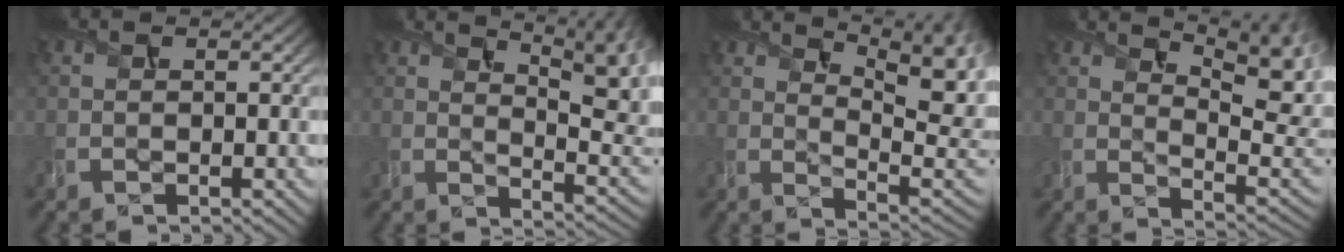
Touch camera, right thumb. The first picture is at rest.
{"total": 12.0, "force": [6.2, 4.1, 9.5], "torque": [-0.145, 0.017, 0.097]}
{"total": 14.4, "force": [7.2, 5.7, 11.1], "torque": [-0.172, 0.034, 0.123]}
{"total": 13.7, "force": [7.1, 5.4, 10.4], "torque": [-0.160, 0.025, 0.117]}